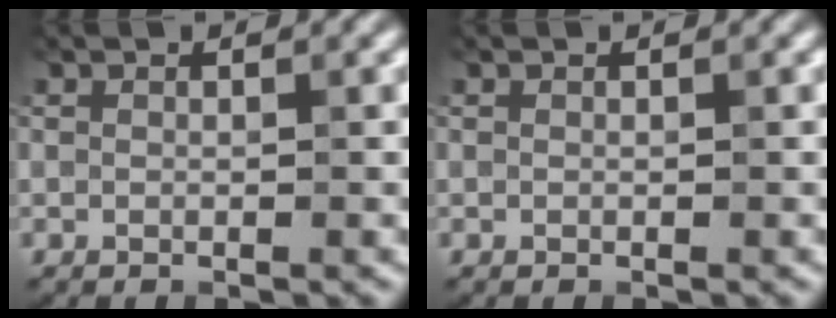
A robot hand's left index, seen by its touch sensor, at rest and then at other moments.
{"total": 0.0}